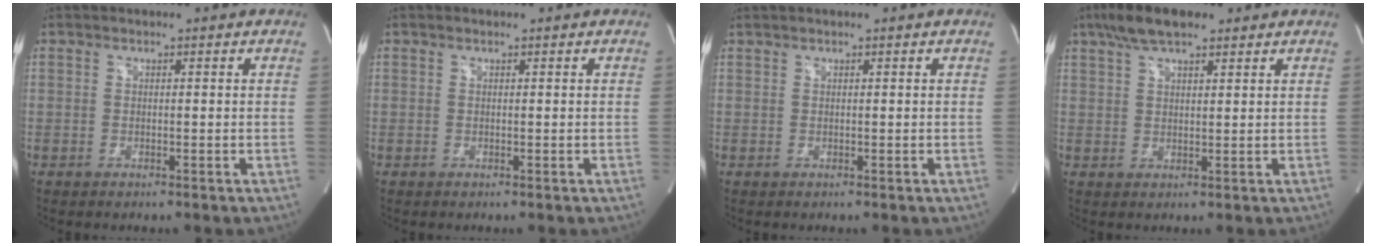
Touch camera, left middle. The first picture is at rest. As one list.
[{"total": 0.0}, {"total": 0.5, "force": [0.5, 0.0, 0.1], "torque": [-0.009, 0.011, 0.015]}, {"total": 7.4, "force": [5.2, 2.3, 4.8], "torque": [-0.096, 0.019, 0.094]}]